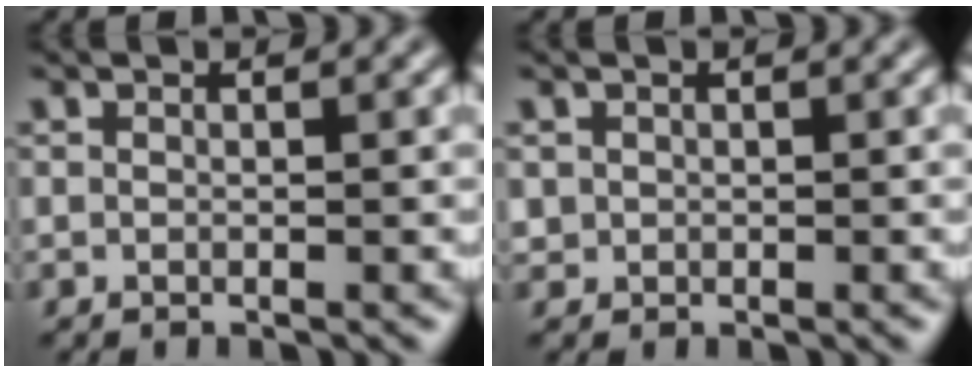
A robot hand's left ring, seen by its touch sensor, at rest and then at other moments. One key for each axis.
{"total": 0.5, "fx": 0.2, "fy": 0.5, "fz": 0.0, "tx": 0.004, "ty": -0.003, "tz": 0.004}